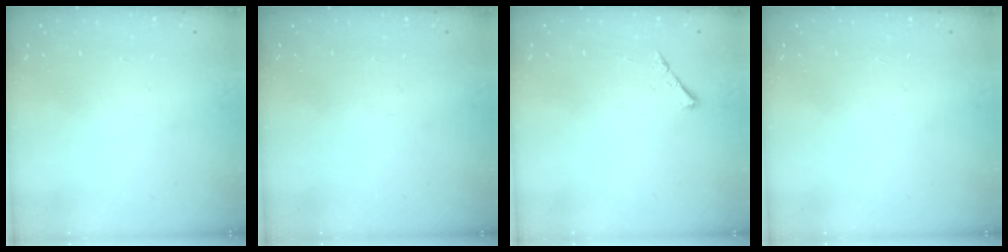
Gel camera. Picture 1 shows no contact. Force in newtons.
{"total": 0.0}
{"total": 3.7, "press": 3.6, "slide": 0.5}
{"total": 0.0}